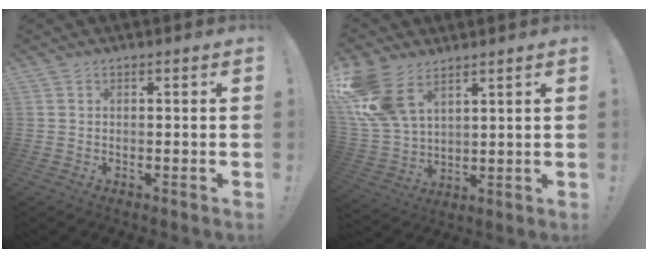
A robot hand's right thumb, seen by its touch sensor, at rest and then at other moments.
{"total": 14.7, "force": [8.3, 8.8, 8.4], "torque": [-0.174, -0.038, 0.164]}